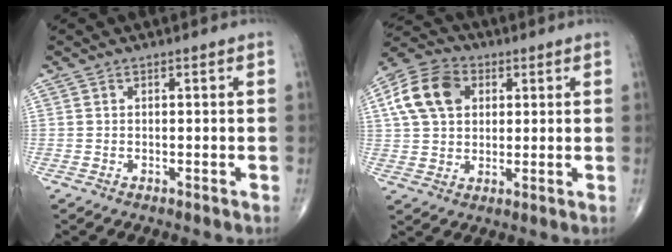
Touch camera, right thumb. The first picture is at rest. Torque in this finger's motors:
{"motor_torque": [-0.80, 1.00, 0.06, 0.01, 0.06]}